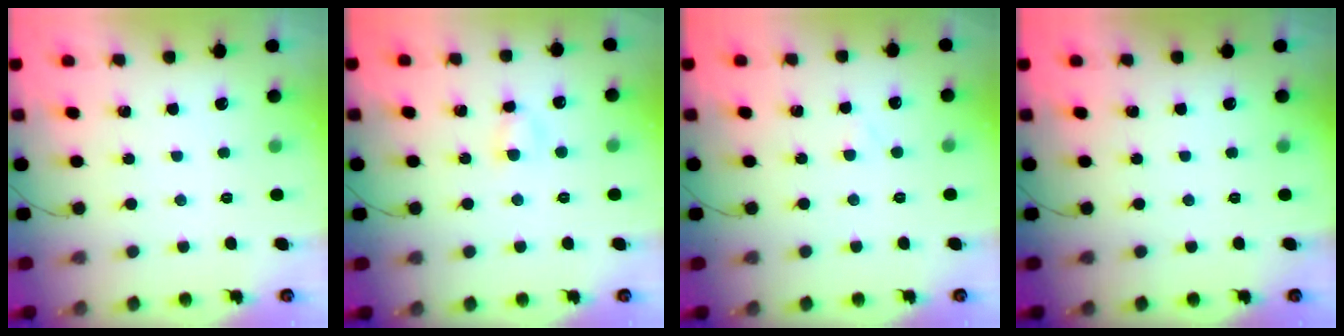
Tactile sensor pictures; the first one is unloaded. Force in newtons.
{"total": 3.4, "press": 3.2, "slide": 1.2}
{"total": 1.0, "press": 0.7, "slide": 0.6}
{"total": 0.0}